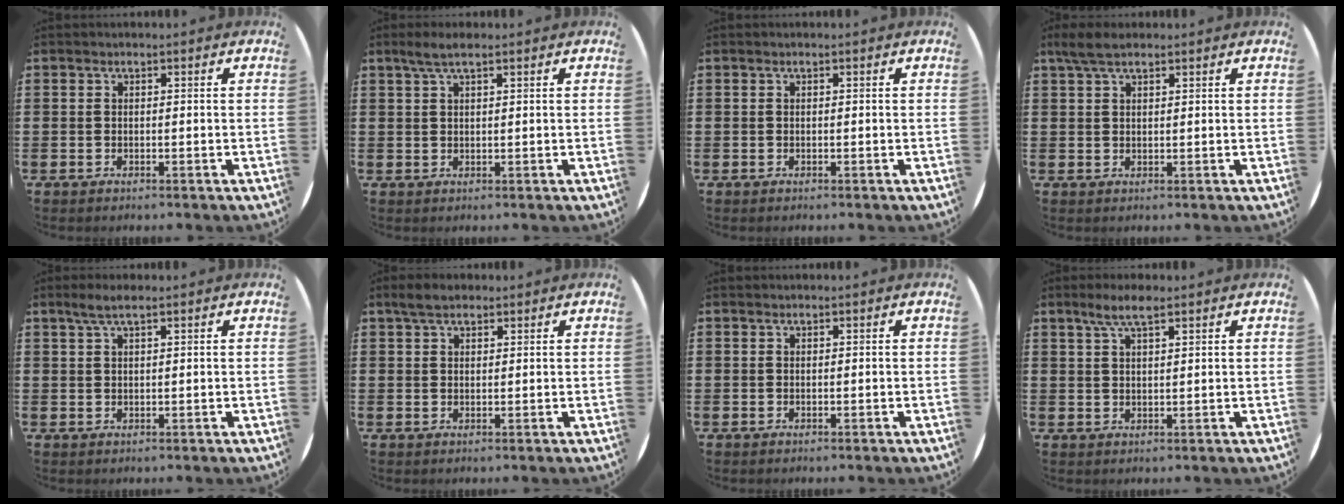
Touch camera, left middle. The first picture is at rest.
{"total": 2.7, "force": [1.9, 0.3, 1.8], "torque": [-0.038, 0.005, 0.033]}
{"total": 0.0}
{"total": 3.1, "force": [2.2, 1.0, 1.9], "torque": [-0.042, 0.005, 0.040]}
{"total": 2.5, "force": [1.8, 0.3, 1.8], "torque": [-0.036, 0.005, 0.030]}
{"total": 2.8, "force": [2.2, 1.2, 1.3], "torque": [-0.022, 0.005, 0.040]}
{"total": 0.0}
{"total": 4.2, "force": [2.9, 1.0, 2.9], "torque": [-0.055, 0.003, 0.049]}